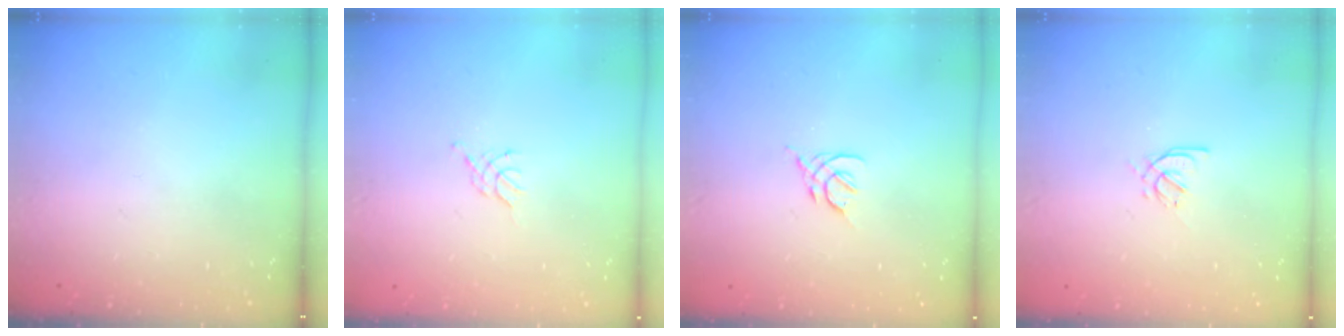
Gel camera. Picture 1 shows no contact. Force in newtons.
{"total": 2.3, "press": 2.2, "slide": 0.5}
{"total": 2.4, "press": 2.3, "slide": 0.6}
{"total": 2.4, "press": 2.4, "slide": 0.6}